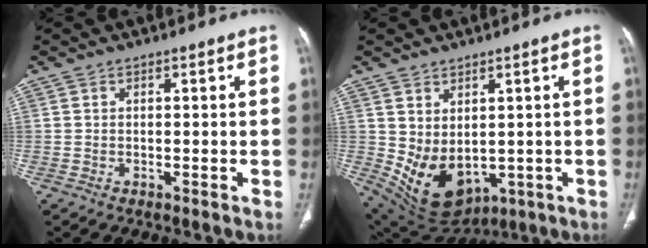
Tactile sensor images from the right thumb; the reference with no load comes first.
{"total": 11.5, "force": [-0.5, 7.8, 8.4], "torque": [-0.134, -0.011, 0.032]}